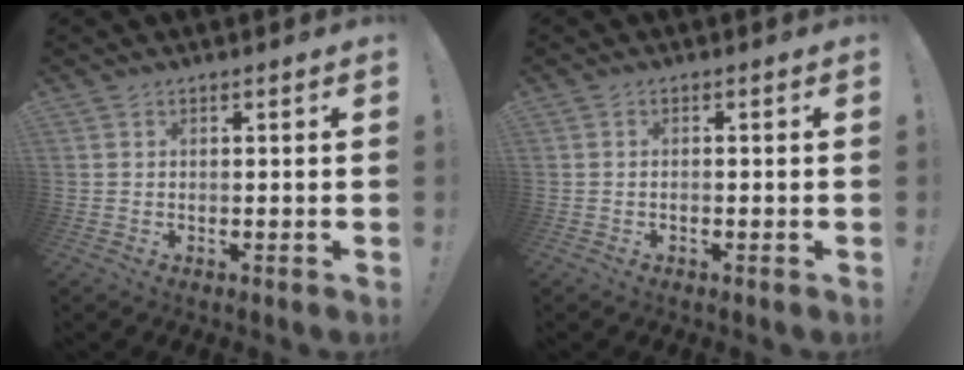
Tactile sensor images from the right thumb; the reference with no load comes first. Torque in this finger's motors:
{"motor_torque": [0.02, -0.32, 0.01, -0.04, 0.00]}